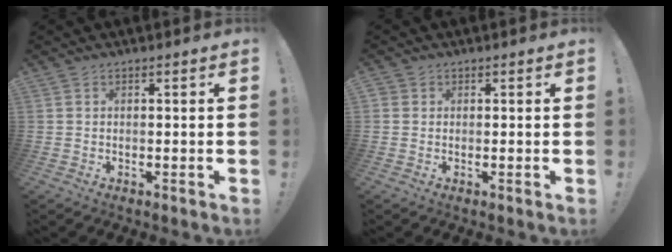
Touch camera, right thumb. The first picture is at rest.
{"total": 1.3, "force": [0.2, 1.1, 0.6], "torque": [-0.017, 0.005, 0.006]}